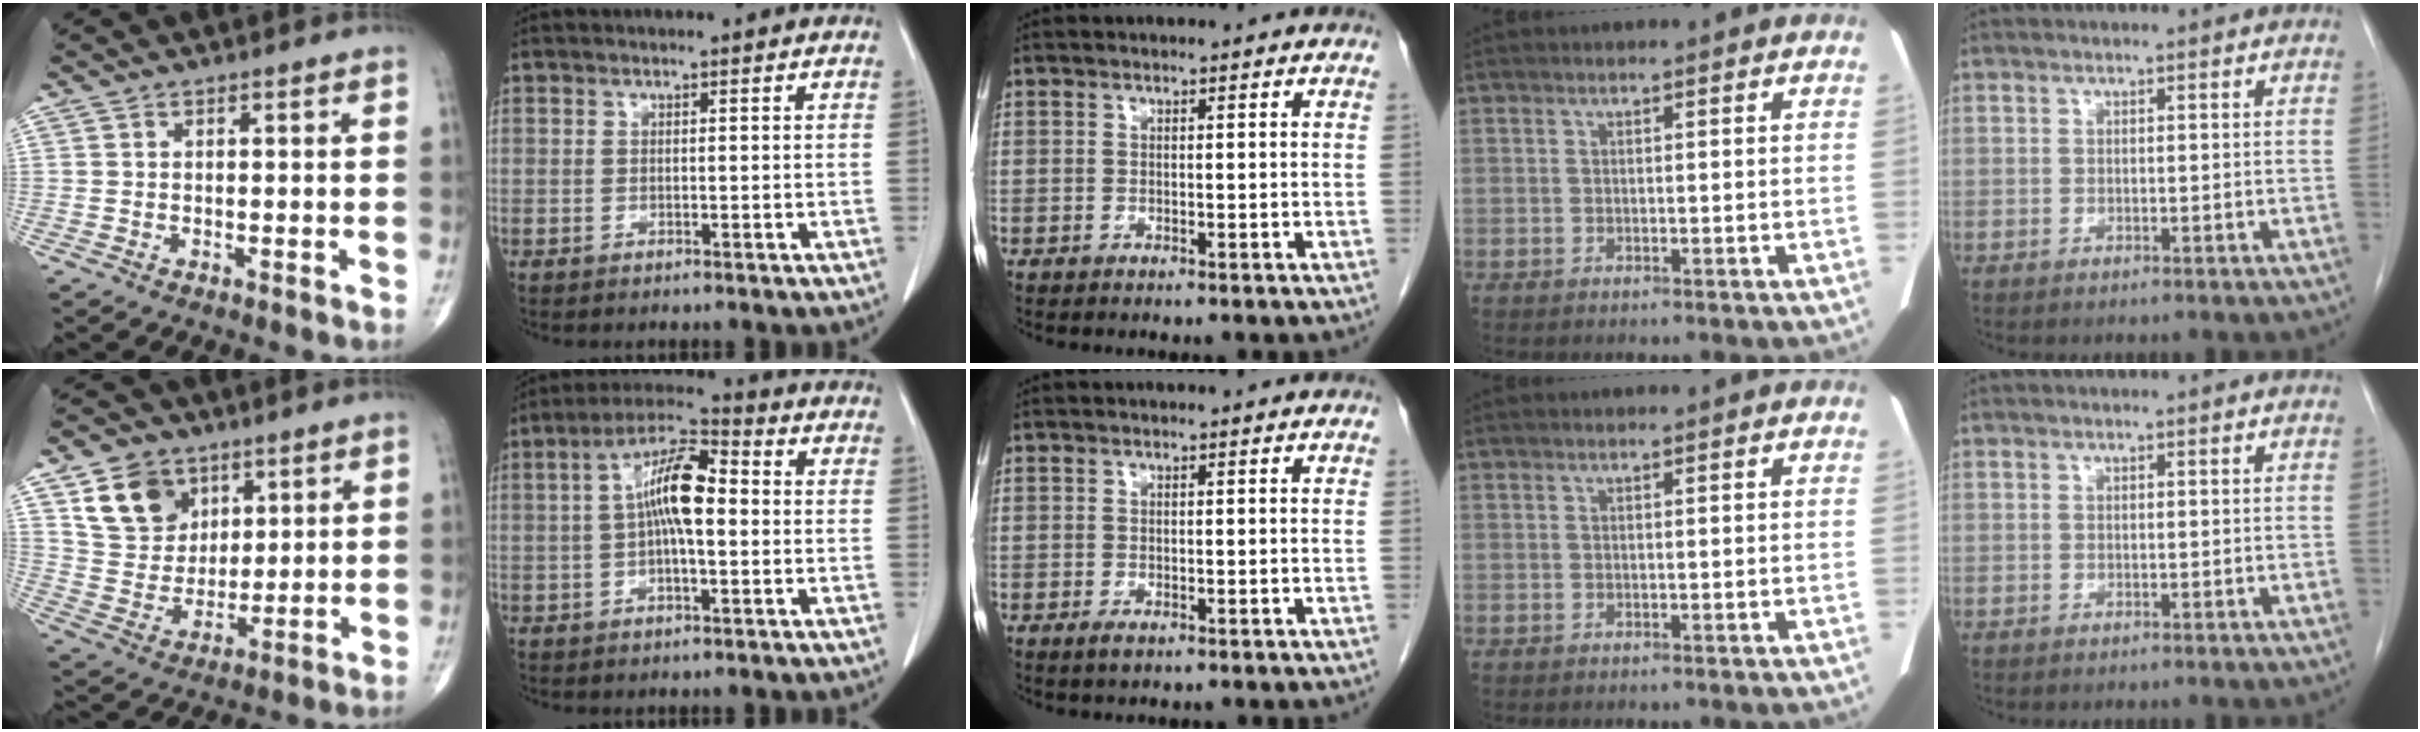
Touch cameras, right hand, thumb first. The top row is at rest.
{"thumb": {"total": 12.1, "force": [6.1, 9.2, 4.9], "torque": [-0.063, -0.028, 0.121]}, "index": {"total": 9.6, "force": [0.4, 2.6, 9.2], "torque": [-0.176, 0.027, -0.001]}, "middle": {"total": 1.1, "force": [-0.6, 0.5, 0.8], "torque": [-0.016, -0.002, -0.006]}}